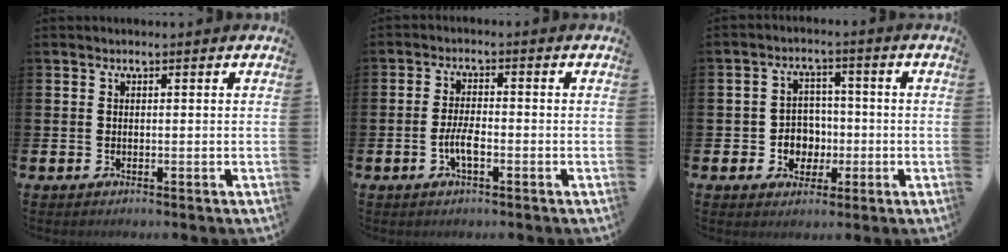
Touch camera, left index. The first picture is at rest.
{"total": 3.4, "force": [-1.2, 1.2, 3.0], "torque": [-0.058, 0.002, -0.025]}
{"total": 4.3, "force": [-0.7, 4.0, 1.2], "torque": [-0.027, 0.000, -0.021]}